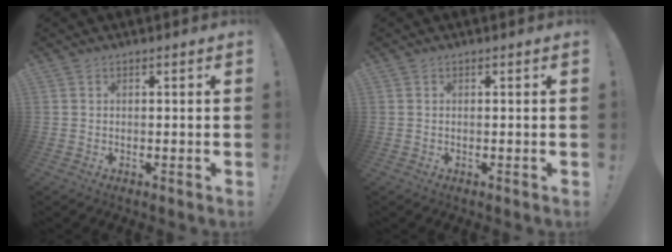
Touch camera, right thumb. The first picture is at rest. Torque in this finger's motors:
{"motor_torque": [0.73, 1.37, -0.38, 0.27, 0.00]}